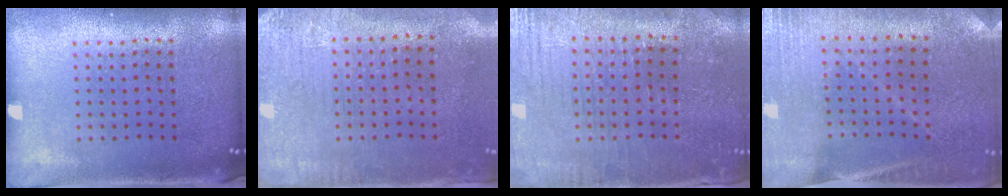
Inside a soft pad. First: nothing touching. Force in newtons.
{"total": 3.1, "press": 2.5, "slide": 1.9}
{"total": 0.9, "press": 0.8, "slide": 0.4}
{"total": 0.8, "press": 0.8, "slide": 0.1}